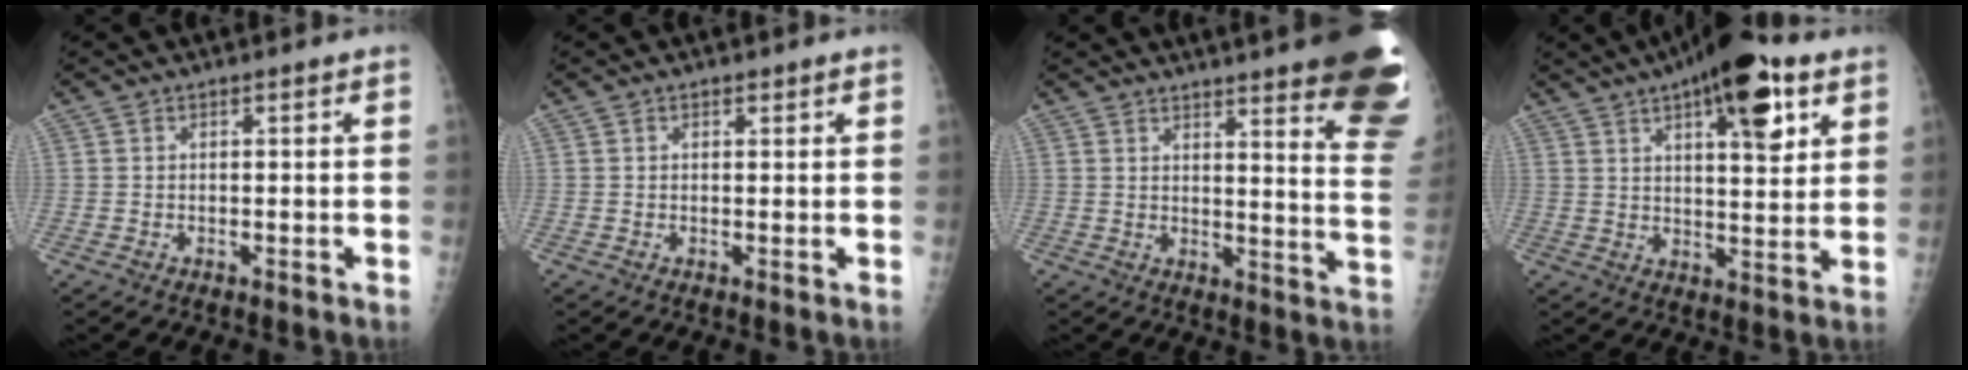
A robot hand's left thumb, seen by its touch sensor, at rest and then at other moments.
{"total": 0.8, "force": [0.5, 0.5, 0.4], "torque": [0.000, -0.002, 0.007]}
{"total": 24.3, "force": [17.7, 3.5, 16.2], "torque": [-0.149, -0.108, 0.204]}
{"total": 15.7, "force": [7.9, 5.4, 12.4], "torque": [-0.154, -0.021, 0.113]}